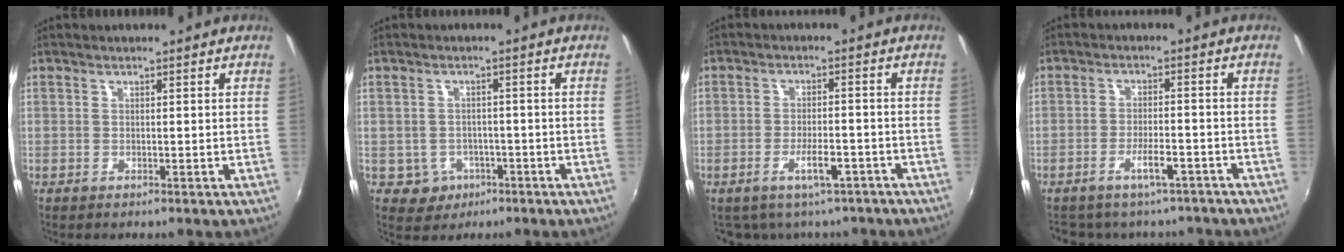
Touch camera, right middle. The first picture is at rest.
{"total": 4.6, "force": [-1.9, 4.1, 0.8], "torque": [-0.029, 0.007, -0.020]}
{"total": 7.2, "force": [-5.0, 3.2, 4.0], "torque": [-0.076, -0.003, -0.065]}
{"total": 7.0, "force": [-5.7, 2.7, 3.0], "torque": [-0.059, 0.006, -0.077]}